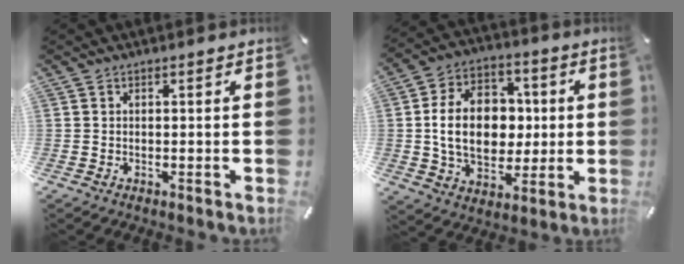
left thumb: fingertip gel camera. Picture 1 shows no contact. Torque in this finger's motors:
{"motor_torque": [2.51, 2.49, 0.98, -0.66, 0.59]}